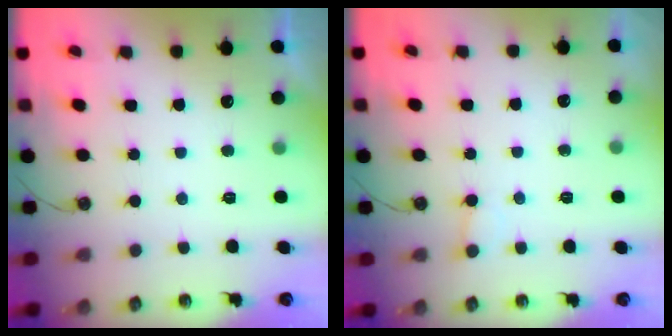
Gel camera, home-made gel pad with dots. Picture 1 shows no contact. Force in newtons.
{"total": 3.7, "press": 3.7, "slide": 0.3}